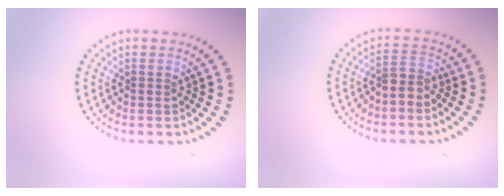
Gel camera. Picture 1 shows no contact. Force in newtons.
{"total": 2.1, "press": 1.8, "slide": 1.1}